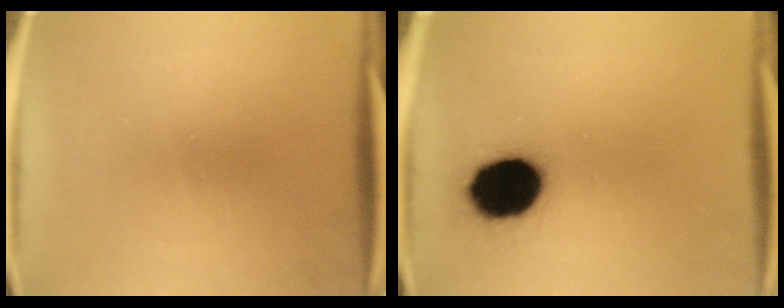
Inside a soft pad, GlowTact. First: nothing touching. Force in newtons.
{"total": 15.9}